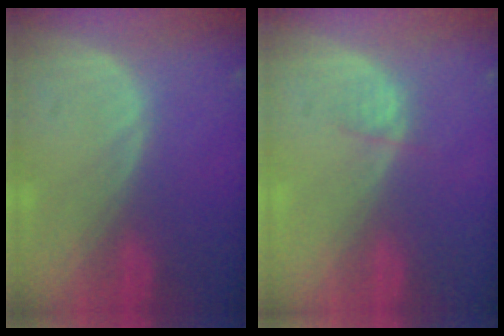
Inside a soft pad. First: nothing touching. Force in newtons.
{"total": 1.4, "press": 1.3, "slide": 0.6}